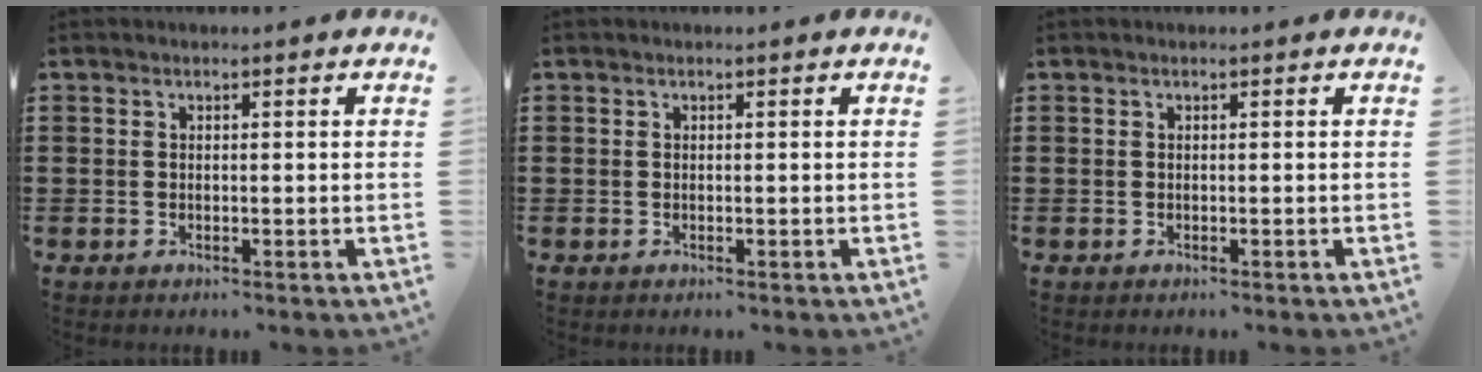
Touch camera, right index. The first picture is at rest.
{"total": 0.0}
{"total": 0.0}